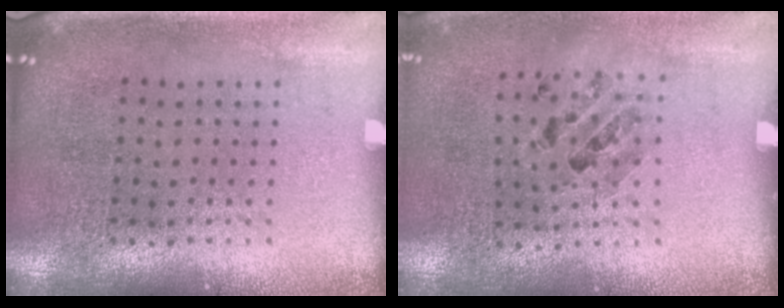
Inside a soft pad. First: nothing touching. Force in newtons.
{"total": 0.8, "press": 0.7, "slide": 0.3}